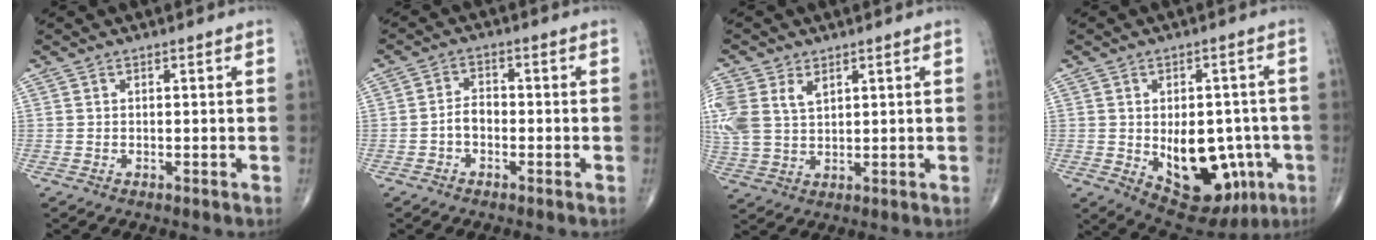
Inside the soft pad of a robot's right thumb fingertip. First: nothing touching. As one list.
[{"total": 3.3, "force": [-1.2, 2.1, 2.2], "torque": [-0.031, 0.017, -0.028]}, {"total": 13.0, "force": [4.6, 8.8, 8.3], "torque": [-0.215, 0.003, 0.098]}, {"total": 16.5, "force": [-3.9, 9.8, 12.6], "torque": [-0.136, 0.009, -0.029]}]